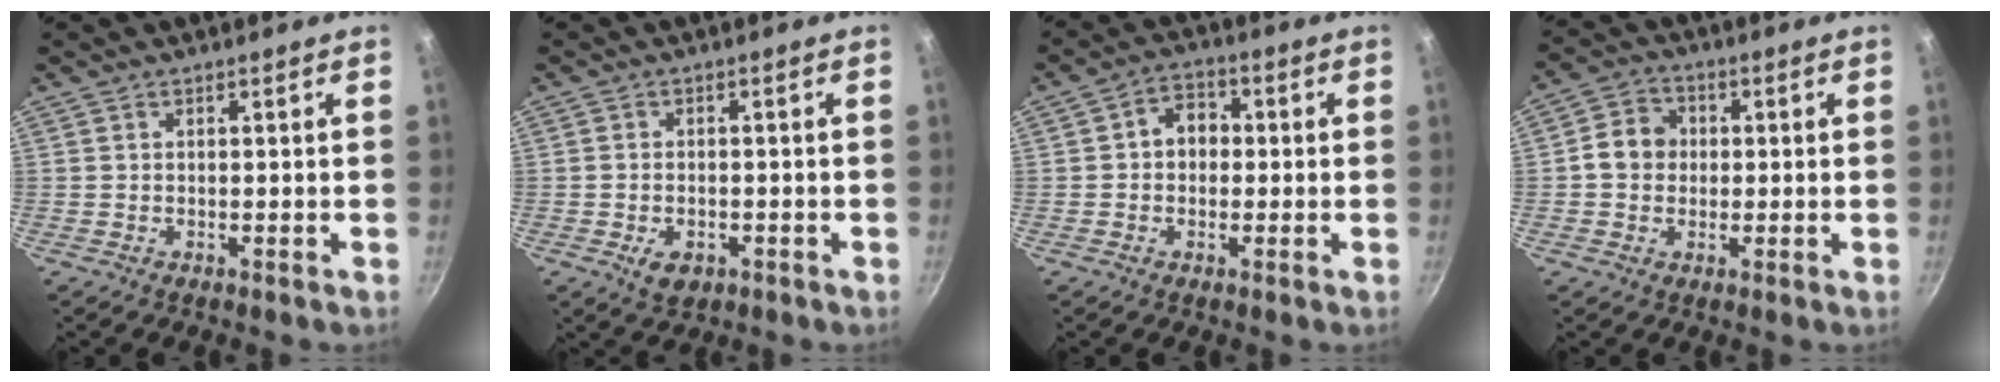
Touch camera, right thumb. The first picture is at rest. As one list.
[{"total": 4.2, "force": [-1.6, 2.8, 2.7], "torque": [-0.041, 0.007, -0.021]}, {"total": 5.2, "force": [-0.3, 4.2, 3.1], "torque": [-0.017, 0.015, -0.017]}, {"total": 6.6, "force": [0.2, 5.8, 3.1], "torque": [-0.026, 0.013, -0.012]}]